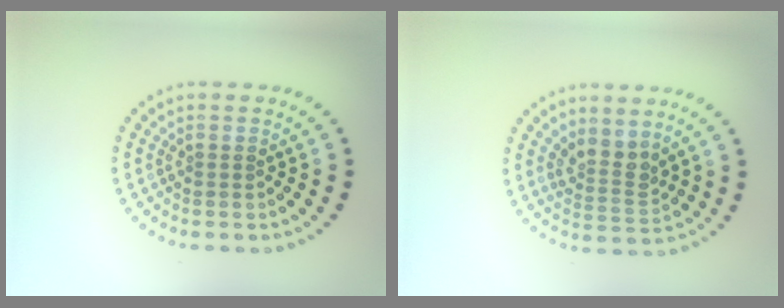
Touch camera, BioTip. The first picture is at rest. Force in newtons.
{"total": 2.6, "press": 2.0, "slide": 1.7}